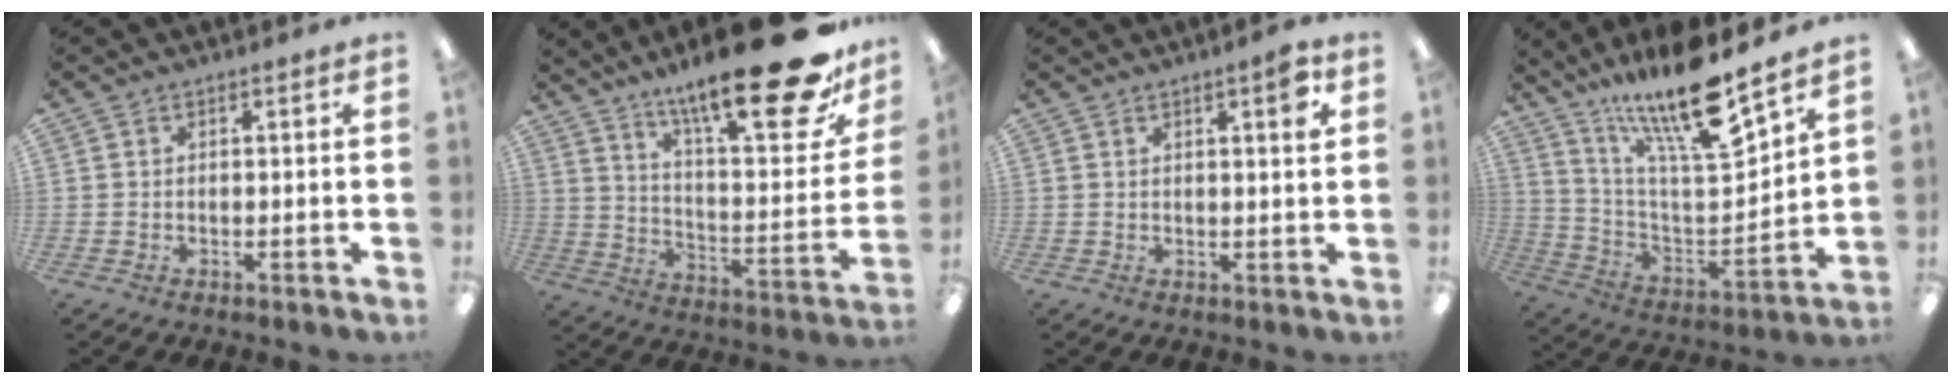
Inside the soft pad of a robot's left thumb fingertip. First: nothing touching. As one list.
[{"total": 25.8, "force": [17.4, 5.7, 18.1], "torque": [-0.264, -0.117, 0.277]}, {"total": 4.2, "force": [2.3, 0.8, 3.4], "torque": [-0.048, -0.005, 0.032]}, {"total": 20.1, "force": [15.5, 3.9, 12.2], "torque": [-0.222, -0.103, 0.258]}]